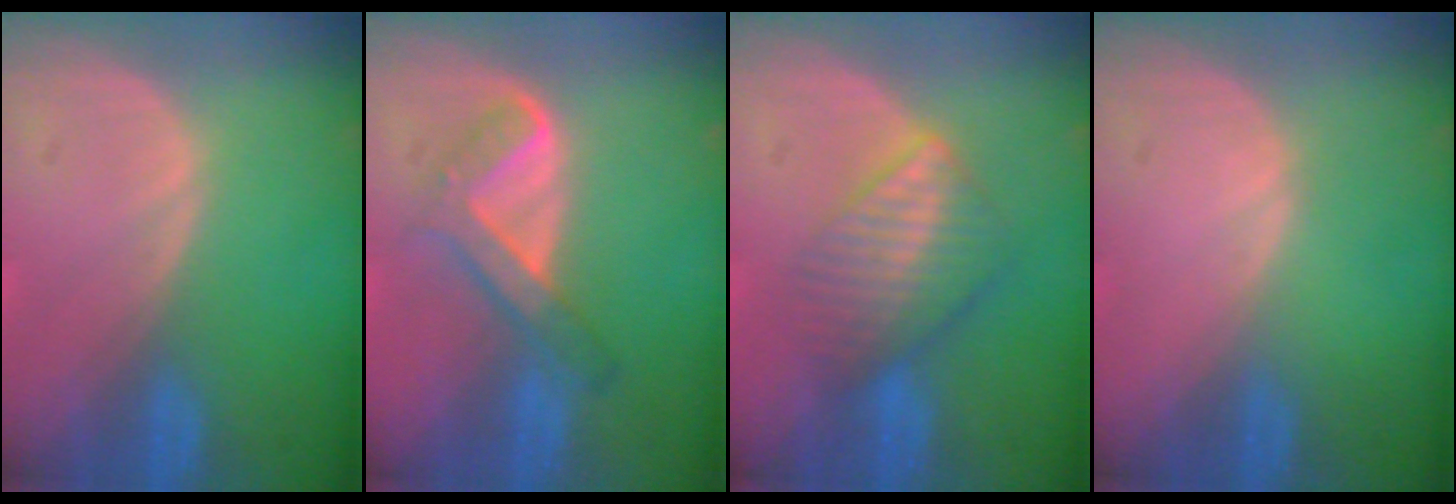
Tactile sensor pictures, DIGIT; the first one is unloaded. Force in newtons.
{"total": 5.3, "press": 5.0, "slide": 1.9}
{"total": 6.7, "press": 5.9, "slide": 3.1}
{"total": 0.0}